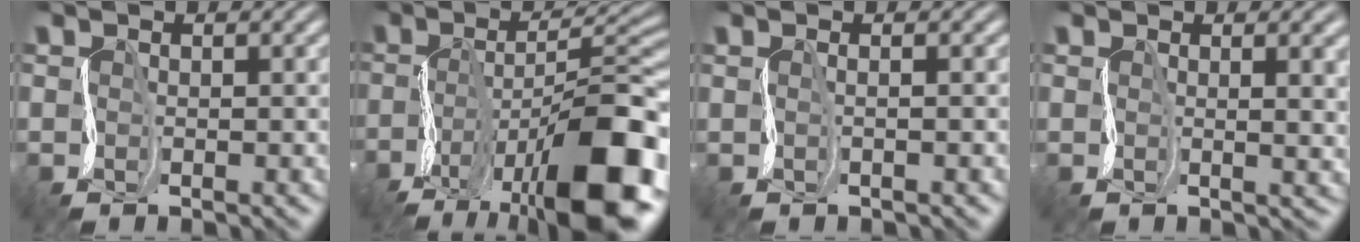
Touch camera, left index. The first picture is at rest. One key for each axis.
{"total": 13.7, "fx": -6.7, "fy": 5.3, "fz": 10.6, "tx": -0.154, "ty": 0.012, "tz": -0.113}
{"total": 1.6, "fx": 0.6, "fy": 0.7, "fz": 1.2, "tx": -0.009, "ty": 0.010, "tz": -0.003}
{"total": 4.9, "fx": 1.0, "fy": 2.3, "fz": 4.2, "tx": -0.019, "ty": 0.006, "tz": 0.015}